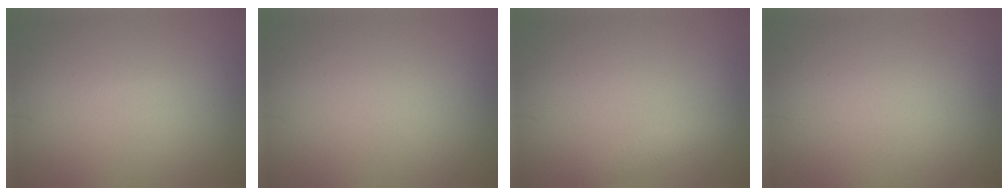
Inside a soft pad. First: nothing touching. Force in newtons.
{"total": 0.0}
{"total": 1.1, "press": 1.1, "slide": 0.1}
{"total": 0.0}